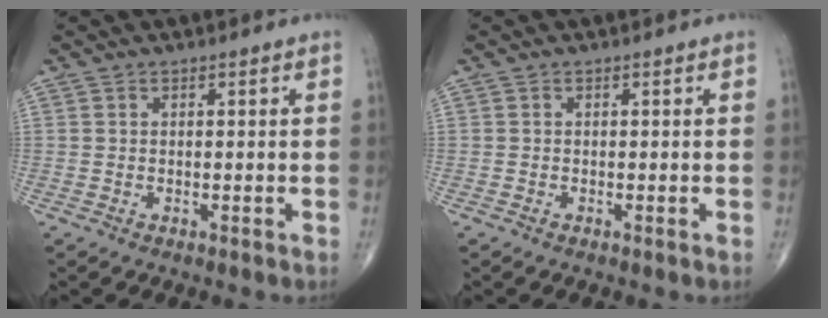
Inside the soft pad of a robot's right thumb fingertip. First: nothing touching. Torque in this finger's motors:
{"motor_torque": [3.12, 1.88, -0.14, -0.22, 0.00]}